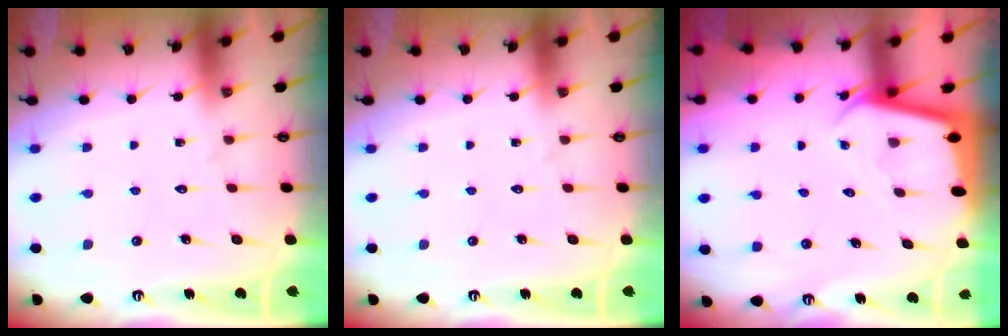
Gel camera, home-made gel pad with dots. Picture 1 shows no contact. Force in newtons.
{"total": 0.0}
{"total": 2.3, "press": 2.3, "slide": 0.1}